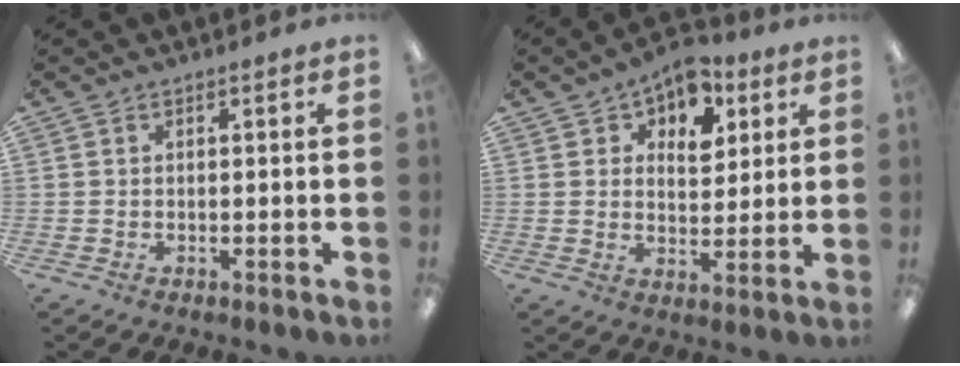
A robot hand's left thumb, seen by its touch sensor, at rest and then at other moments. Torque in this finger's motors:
{"motor_torque": [0.34, 0.31, 0.10, -0.17, 0.04]}